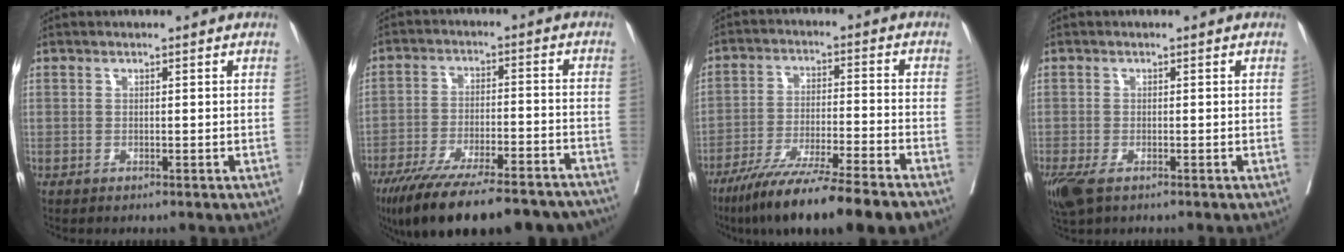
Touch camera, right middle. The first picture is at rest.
{"total": 24.7, "force": [-20.6, 5.0, 12.7], "torque": [-0.163, -0.022, -0.289]}
{"total": 14.6, "force": [-11.3, -0.8, 9.1], "torque": [-0.151, -0.045, -0.186]}
{"total": 4.9, "force": [-2.9, 2.1, 3.3], "torque": [-0.075, -0.016, -0.051]}